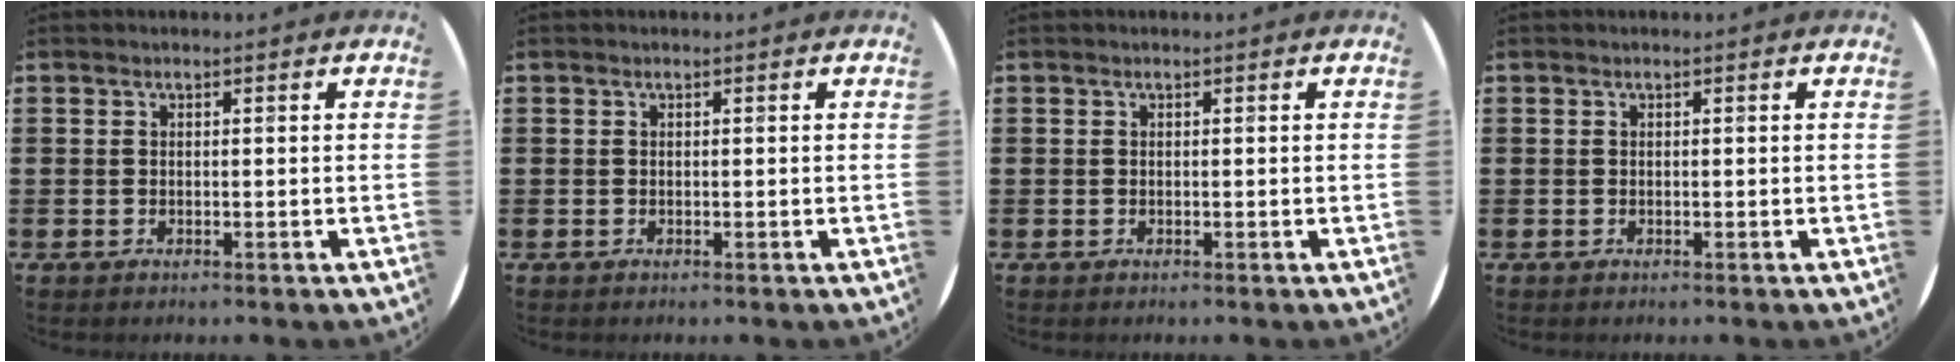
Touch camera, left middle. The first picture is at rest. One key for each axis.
{"total": 0.0}
{"total": 0.0}
{"total": 0.0}